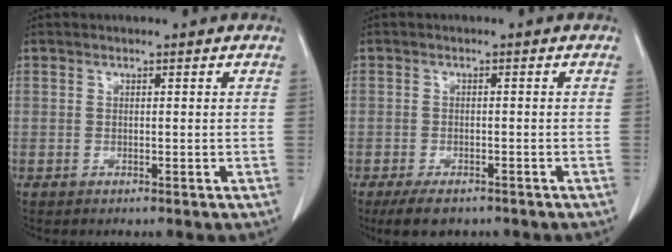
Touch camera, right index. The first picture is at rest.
{"total": 4.7, "force": [-3.5, 2.2, 2.3], "torque": [-0.040, -0.006, -0.052]}